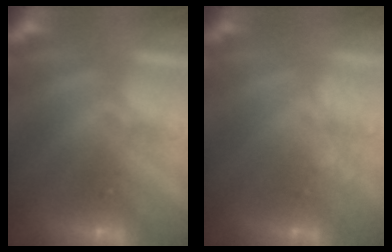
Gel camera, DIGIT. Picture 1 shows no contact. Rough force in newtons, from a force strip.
{"total": 2.3}